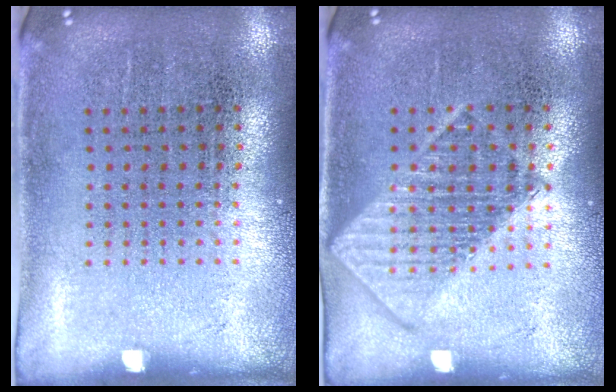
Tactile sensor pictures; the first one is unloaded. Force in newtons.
{"total": 1.4, "press": 1.4, "slide": 0.2}